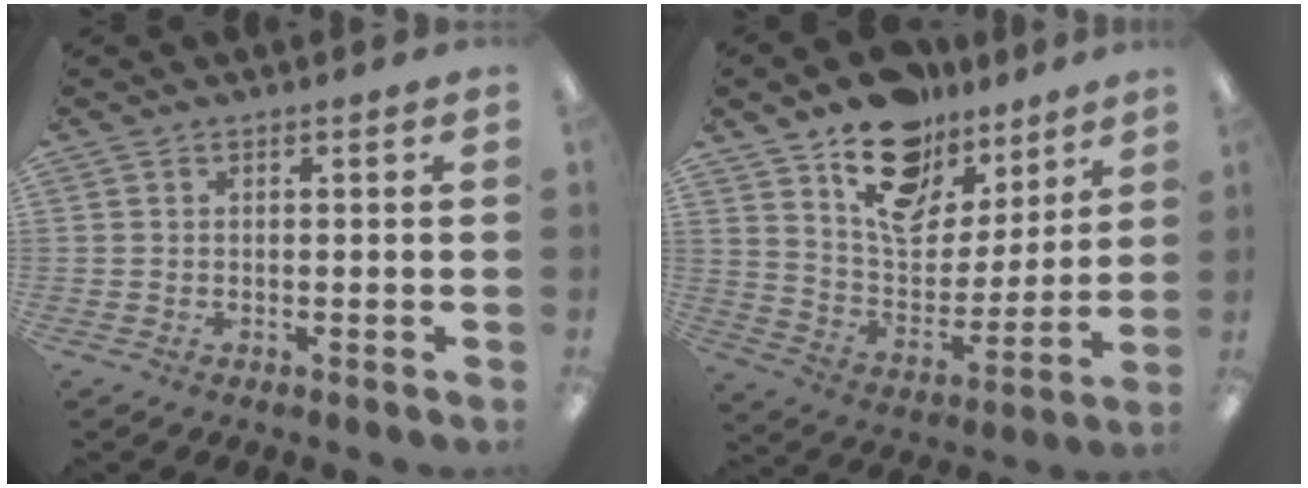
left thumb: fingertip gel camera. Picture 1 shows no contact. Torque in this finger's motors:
{"motor_torque": [0.40, 0.45, 1.38, -1.39, 0.09]}